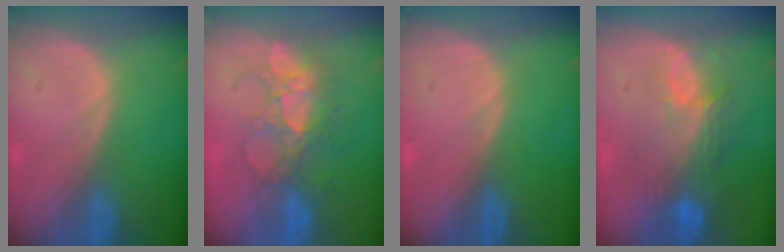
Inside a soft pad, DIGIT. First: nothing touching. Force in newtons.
{"total": 6.8, "press": 6.6, "slide": 1.6}
{"total": 0.0}
{"total": 9.7, "press": 8.4, "slide": 5.0}